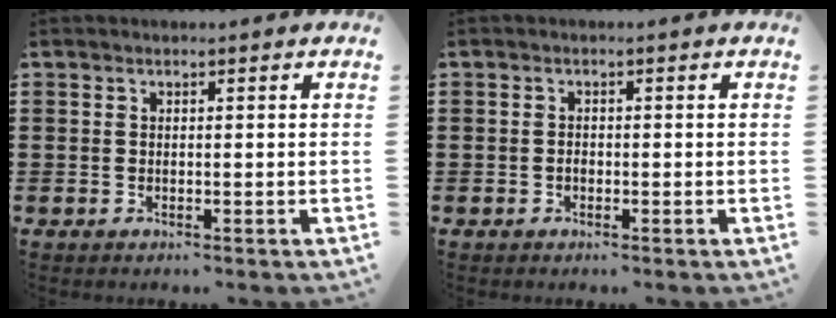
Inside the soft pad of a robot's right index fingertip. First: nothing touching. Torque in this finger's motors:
{"motor_torque": [0.11, -0.01, 0.01, 0.00]}